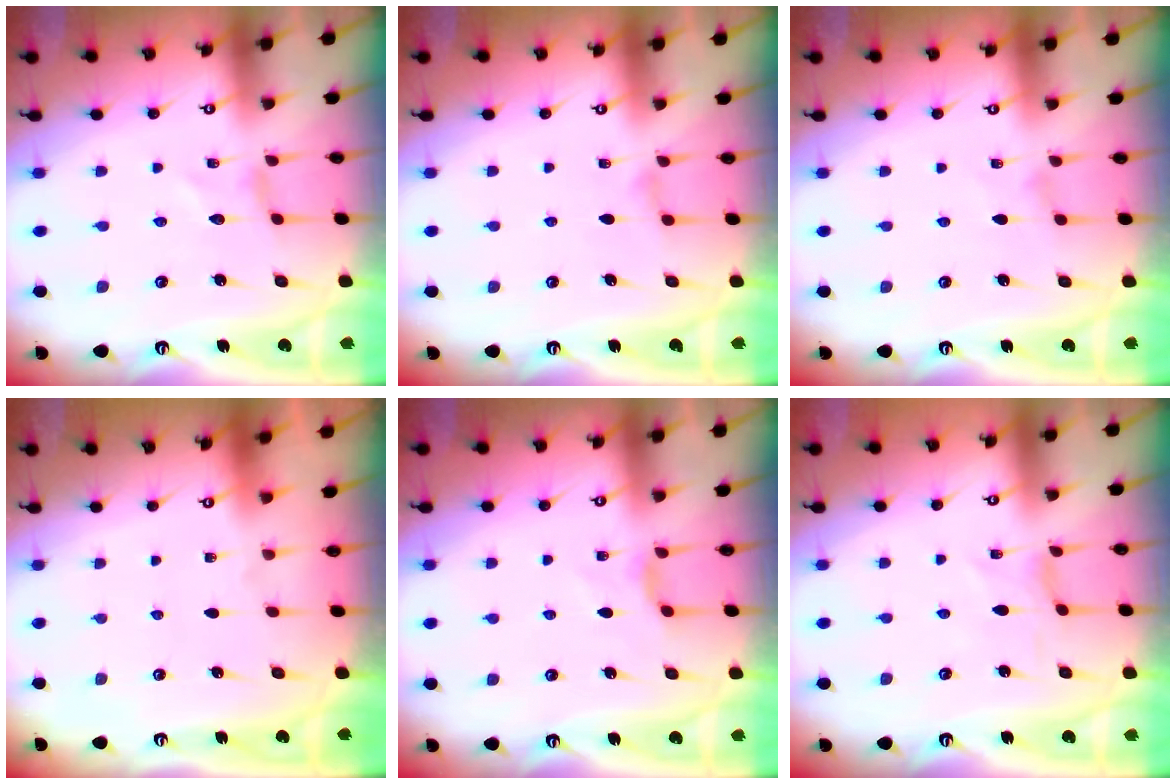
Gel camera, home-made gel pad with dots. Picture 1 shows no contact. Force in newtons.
{"total": 1.3, "press": 1.3, "slide": 0.2}
{"total": 0.5, "press": 0.5, "slide": 0.1}
{"total": 0.0}
{"total": 4.1, "press": 4.0, "slide": 0.5}
{"total": 0.0}